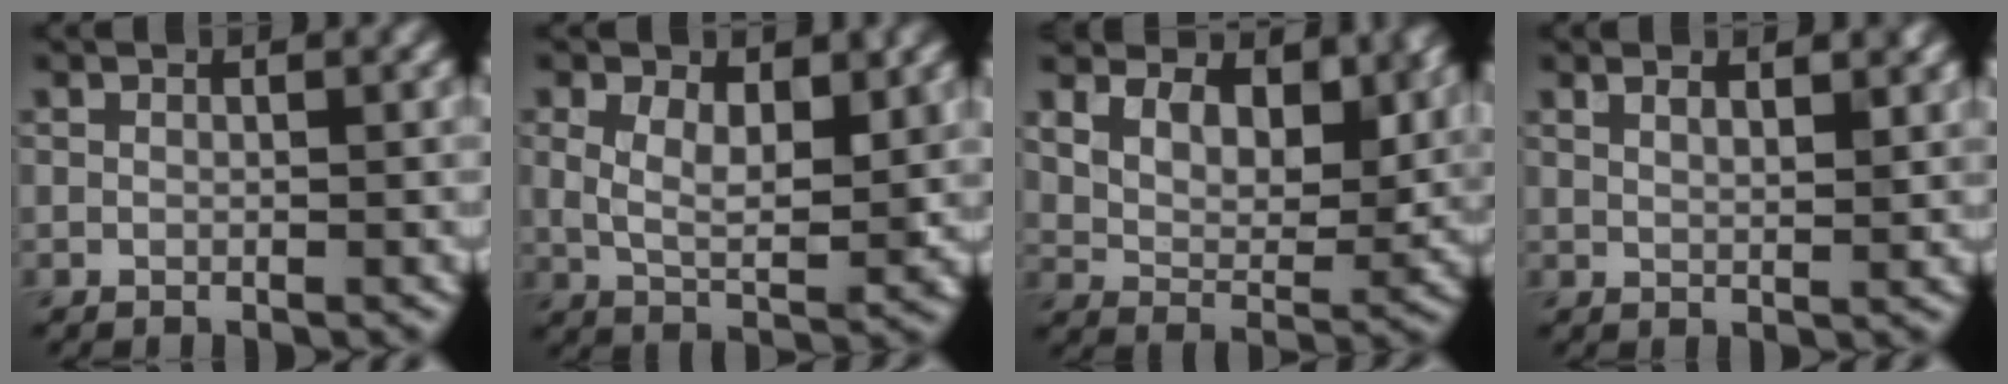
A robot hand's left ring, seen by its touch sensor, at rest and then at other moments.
{"total": 5.0, "force": [1.8, 2.6, 3.8], "torque": [-0.075, -0.007, 0.032]}
{"total": 8.8, "force": [5.4, 5.1, 4.7], "torque": [-0.089, 0.007, 0.081]}
{"total": 2.6, "force": [1.8, 0.9, 1.7], "torque": [-0.013, 0.001, 0.020]}